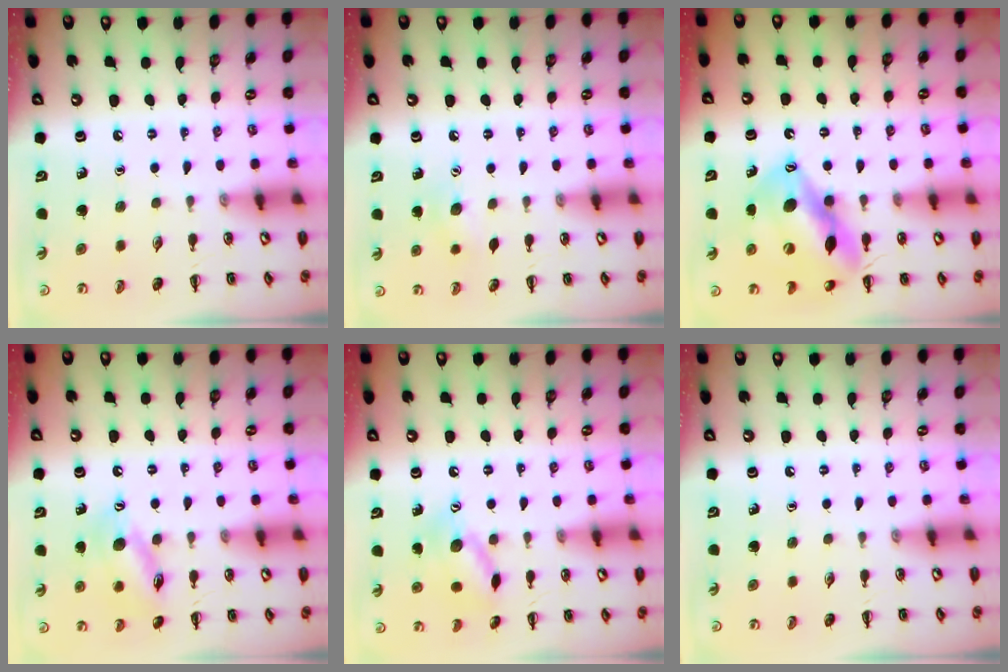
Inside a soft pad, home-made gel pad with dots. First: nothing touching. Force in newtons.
{"total": 7.9, "press": 7.6, "slide": 1.9}
{"total": 14.2, "press": 13.7, "slide": 3.6}
{"total": 12.5, "press": 12.3, "slide": 2.0}
{"total": 11.3, "press": 11.3, "slide": 0.5}
{"total": 0.0}